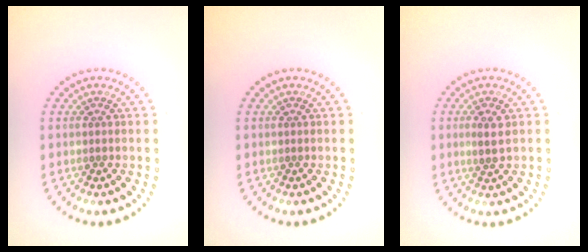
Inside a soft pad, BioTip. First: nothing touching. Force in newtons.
{"total": 0.0}
{"total": 1.7, "press": 1.6, "slide": 0.6}